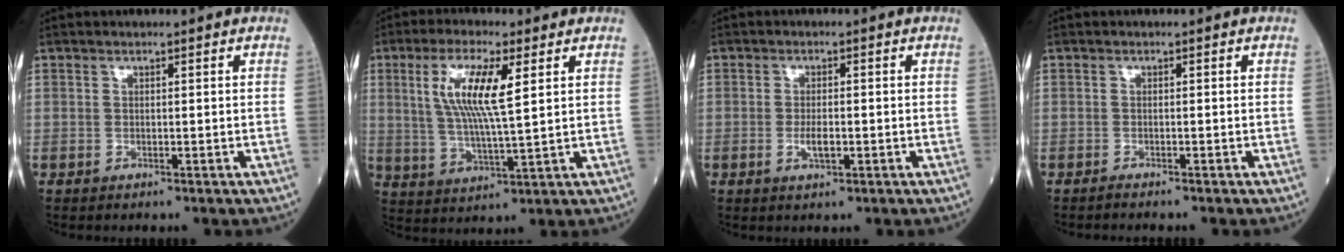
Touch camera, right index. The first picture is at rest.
{"total": 9.7, "force": [3.0, 1.2, 9.1], "torque": [-0.188, 0.004, 0.057]}
{"total": 2.6, "force": [-0.7, 0.8, 2.4], "torque": [-0.044, 0.001, -0.010]}
{"total": 1.0, "force": [-0.9, -0.2, 0.3], "torque": [-0.011, -0.002, -0.012]}